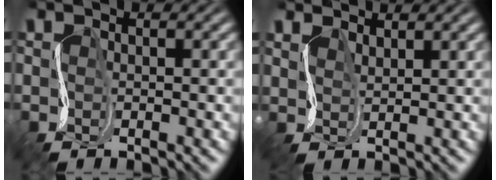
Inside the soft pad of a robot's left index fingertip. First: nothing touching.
{"total": 2.3, "force": [2.3, 0.2, -0.1], "torque": [-0.005, 0.004, 0.049]}